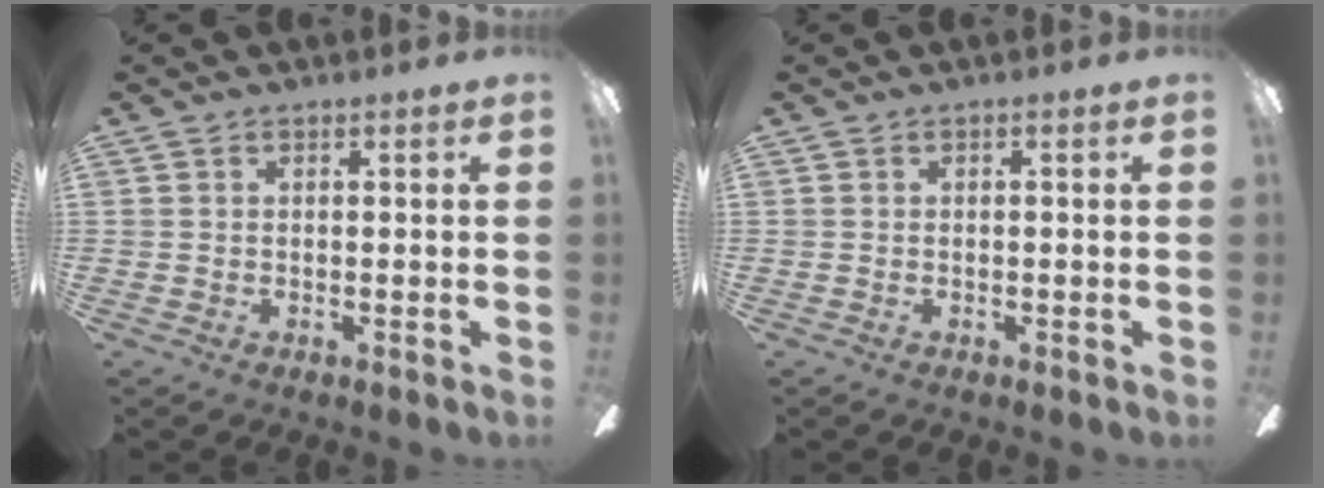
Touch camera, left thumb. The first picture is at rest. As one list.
[{"total": 0.0}]